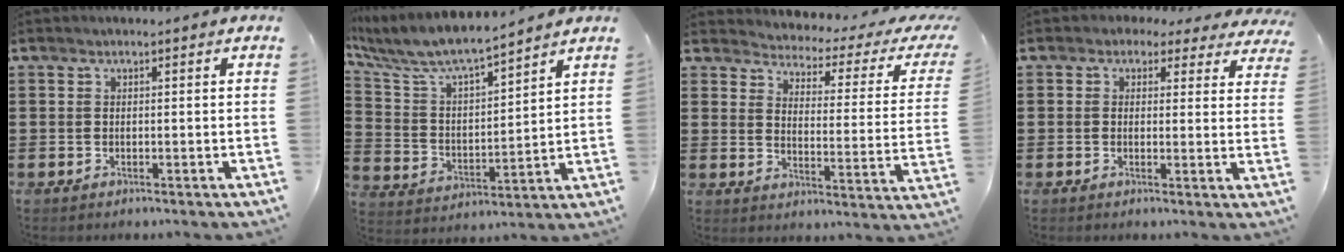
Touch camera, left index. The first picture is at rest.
{"total": 7.2, "force": [6.4, 1.1, 3.0], "torque": [-0.090, -0.040, 0.106]}
{"total": 2.2, "force": [1.9, 0.3, 0.9], "torque": [-0.036, -0.024, 0.021]}
{"total": 2.3, "force": [1.7, 1.4, 0.7], "torque": [-0.025, 0.002, 0.029]}